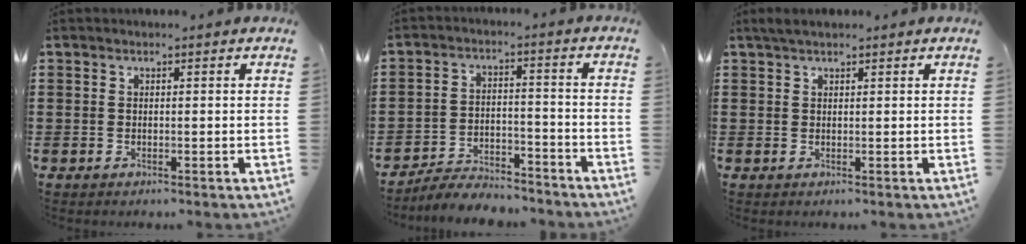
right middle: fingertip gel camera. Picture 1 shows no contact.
{"total": 5.6, "force": [-5.4, 0.9, 1.0], "torque": [-0.015, 0.011, -0.106]}
{"total": 1.2, "force": [0.9, 0.2, 0.7], "torque": [-0.016, 0.002, 0.016]}